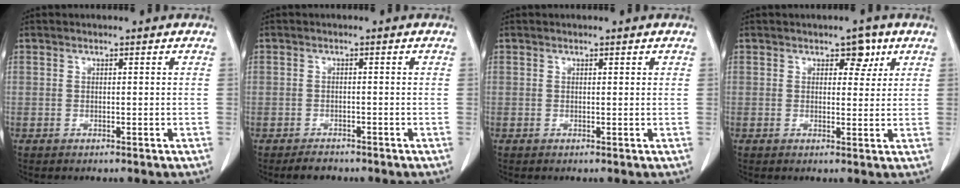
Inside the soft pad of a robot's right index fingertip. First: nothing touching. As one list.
[{"total": 2.2, "force": [-1.8, 1.3, 0.4], "torque": [-0.014, 0.001, -0.025]}, {"total": 0.0}, {"total": 3.1, "force": [1.7, 1.9, 1.9], "torque": [-0.017, 0.003, 0.022]}]